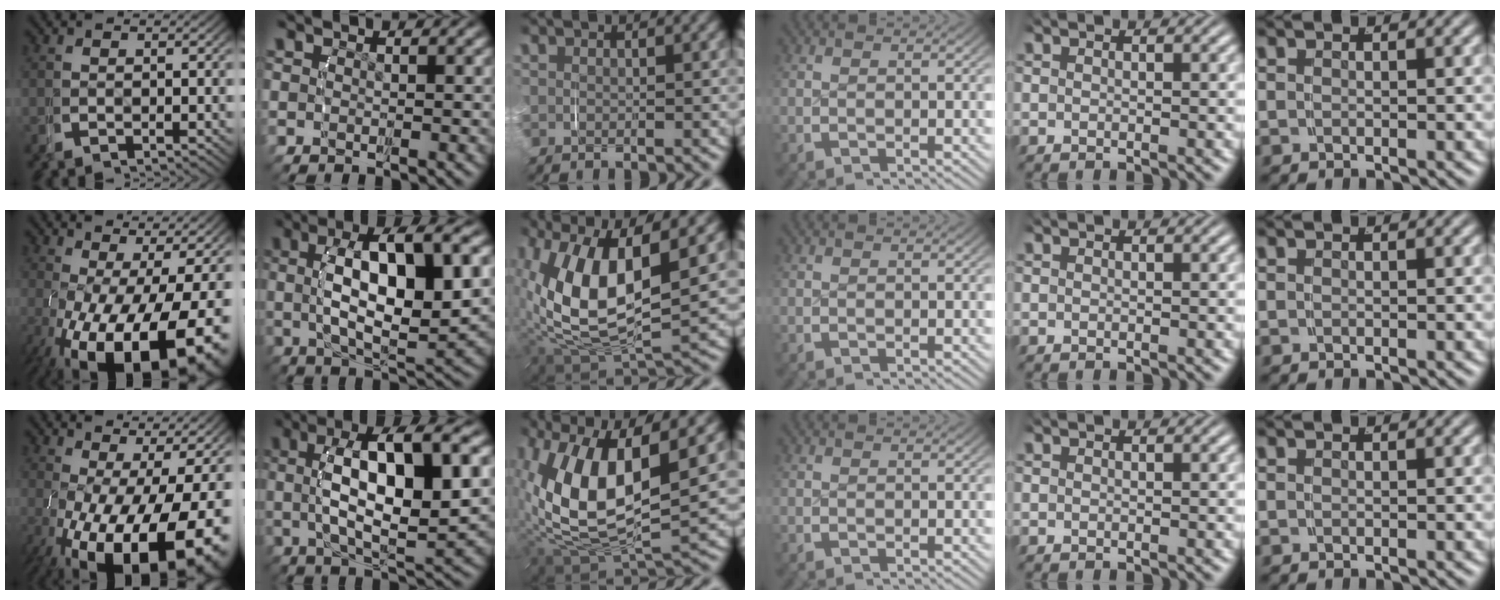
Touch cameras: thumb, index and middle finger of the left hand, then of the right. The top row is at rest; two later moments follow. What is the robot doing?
{"motion": "grasp_and_lifting", "object": "water bottle"}